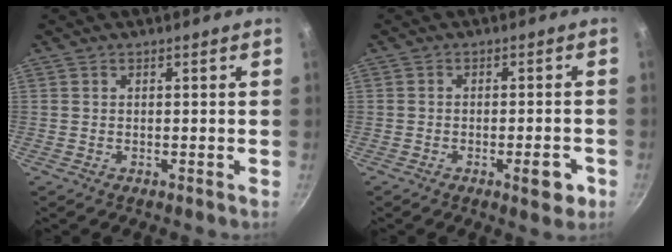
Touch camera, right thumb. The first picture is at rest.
{"total": 5.2, "force": [-2.3, 1.8, 4.3], "torque": [-0.043, 0.015, -0.024]}